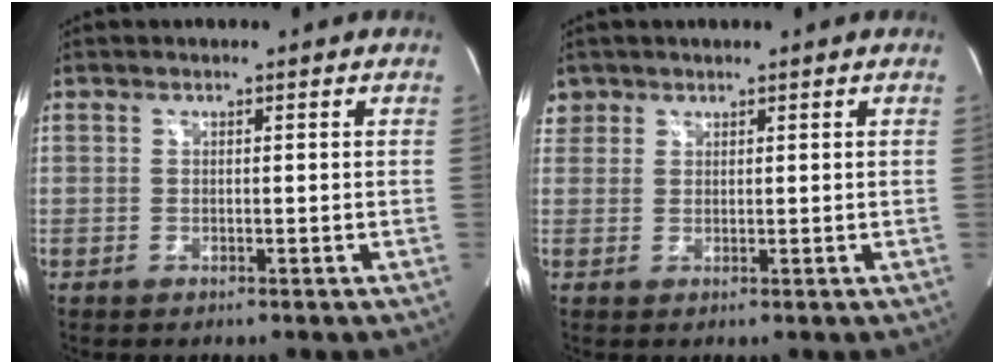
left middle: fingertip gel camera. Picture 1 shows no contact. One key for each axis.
{"total": 2.3, "fx": 1.5, "fy": 1.8, "fz": -0.1, "tx": 0.011, "ty": 0.010, "tz": 0.026}